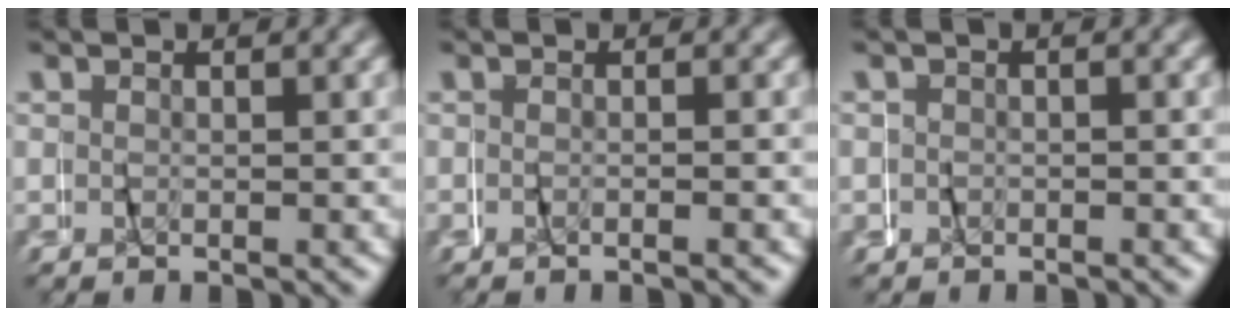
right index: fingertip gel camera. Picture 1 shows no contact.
{"total": 1.0, "force": [-0.9, -0.4, 0.0], "torque": [-0.015, 0.003, -0.017]}
{"total": 1.0, "force": [0.0, 0.8, -0.6], "torque": [-0.002, 0.009, -0.005]}